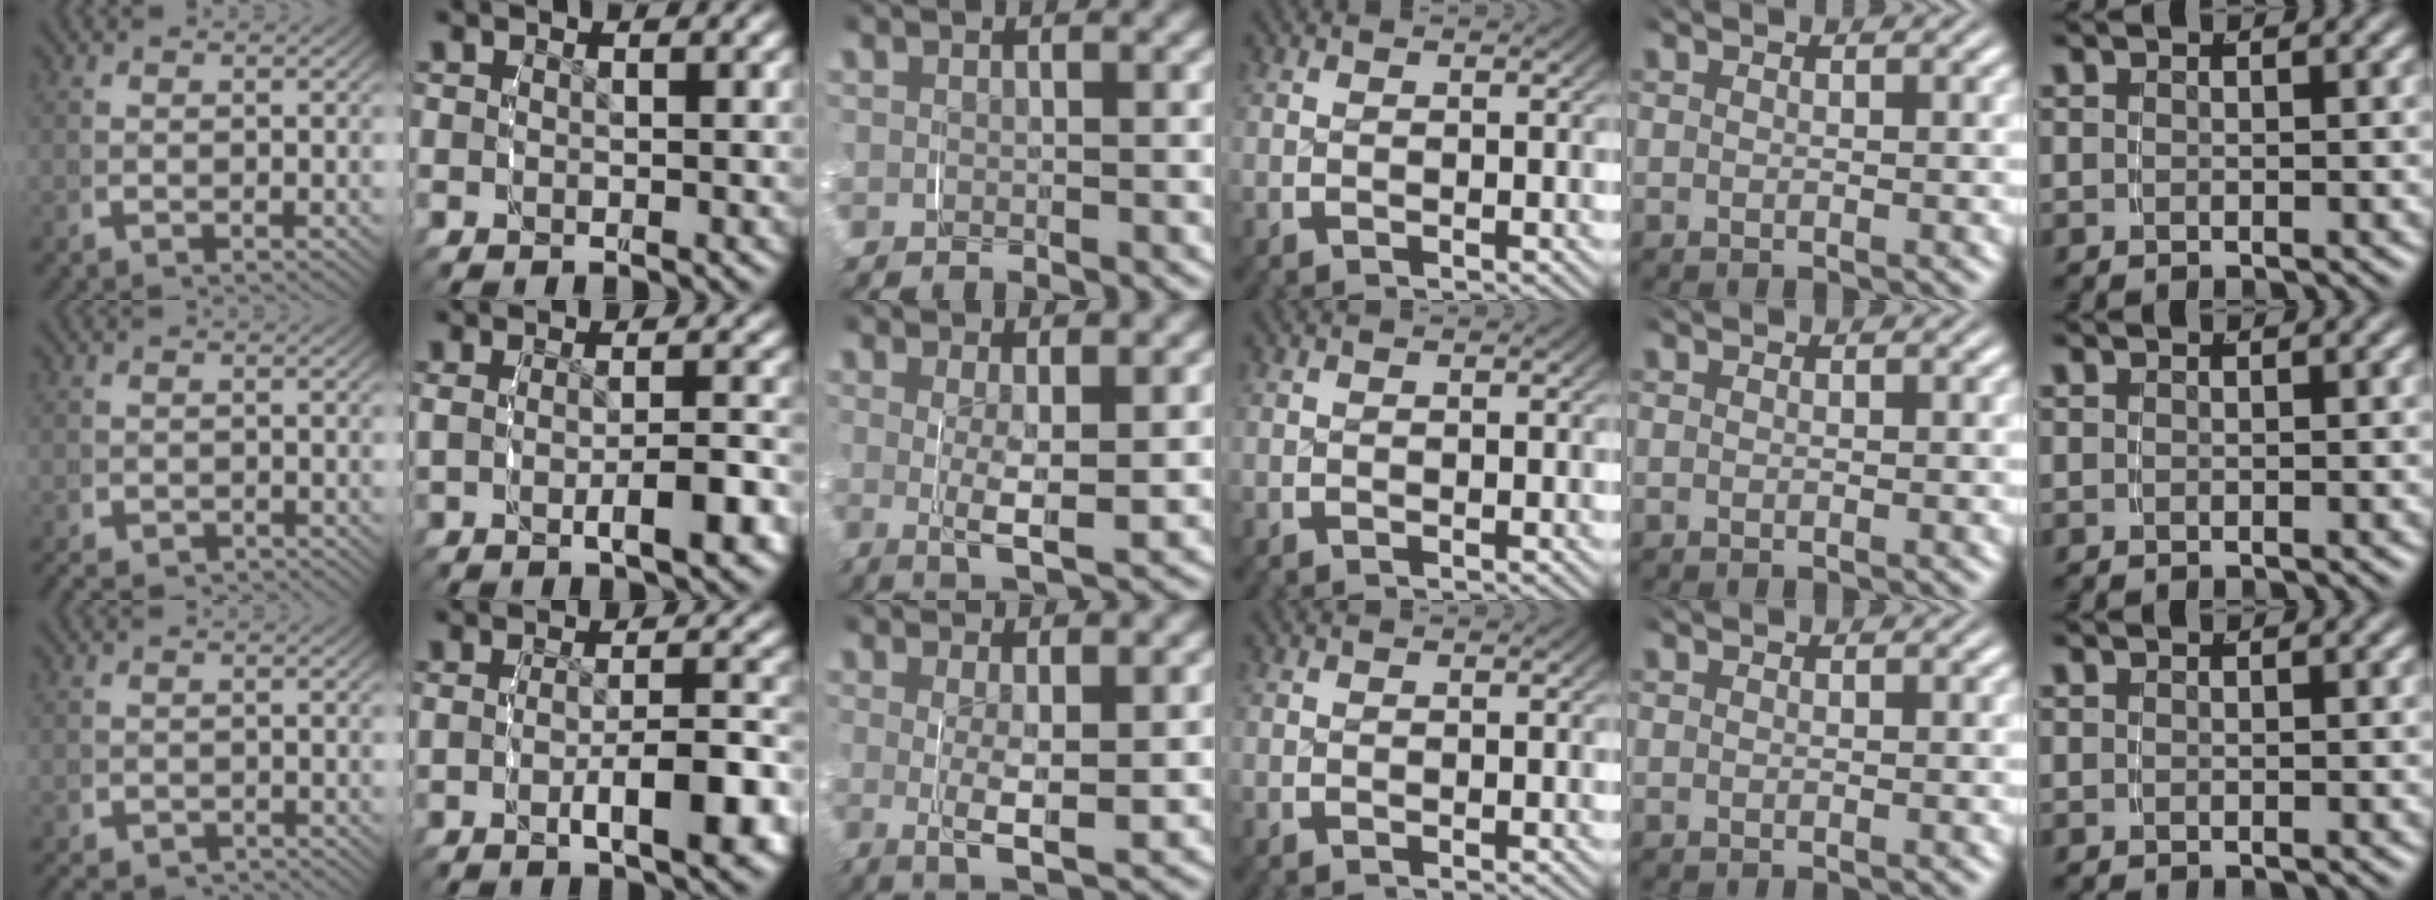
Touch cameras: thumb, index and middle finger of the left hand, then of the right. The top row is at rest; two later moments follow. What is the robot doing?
{"motion": "grasp_and_lifting", "object": "toothpaste"}